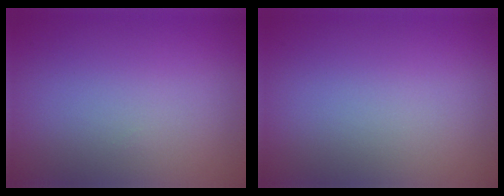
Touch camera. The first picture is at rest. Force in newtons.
{"total": 0.0}